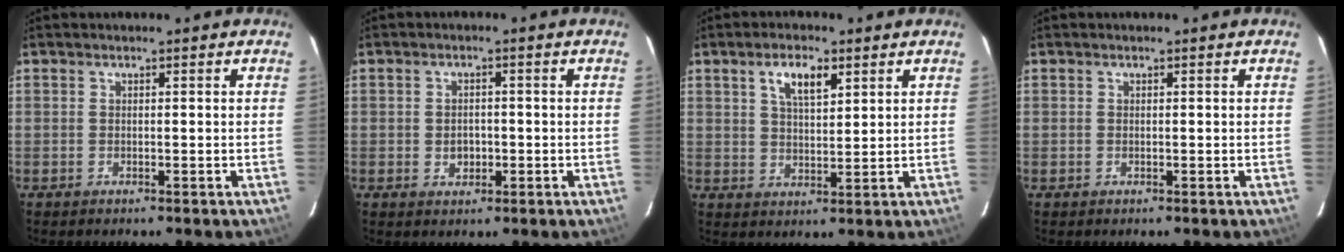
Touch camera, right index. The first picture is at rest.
{"total": 2.9, "force": [-0.6, 2.4, 1.6], "torque": [-0.028, 0.002, -0.006]}
{"total": 5.8, "force": [3.0, 2.3, 4.4], "torque": [-0.078, 0.008, 0.054]}
{"total": 0.0}